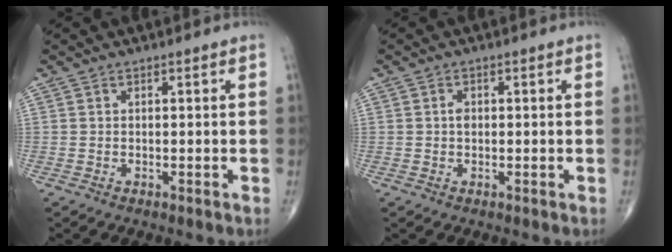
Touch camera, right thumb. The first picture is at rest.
{"total": 1.3, "force": [0.0, 1.0, 0.9], "torque": [-0.011, 0.002, -0.002]}